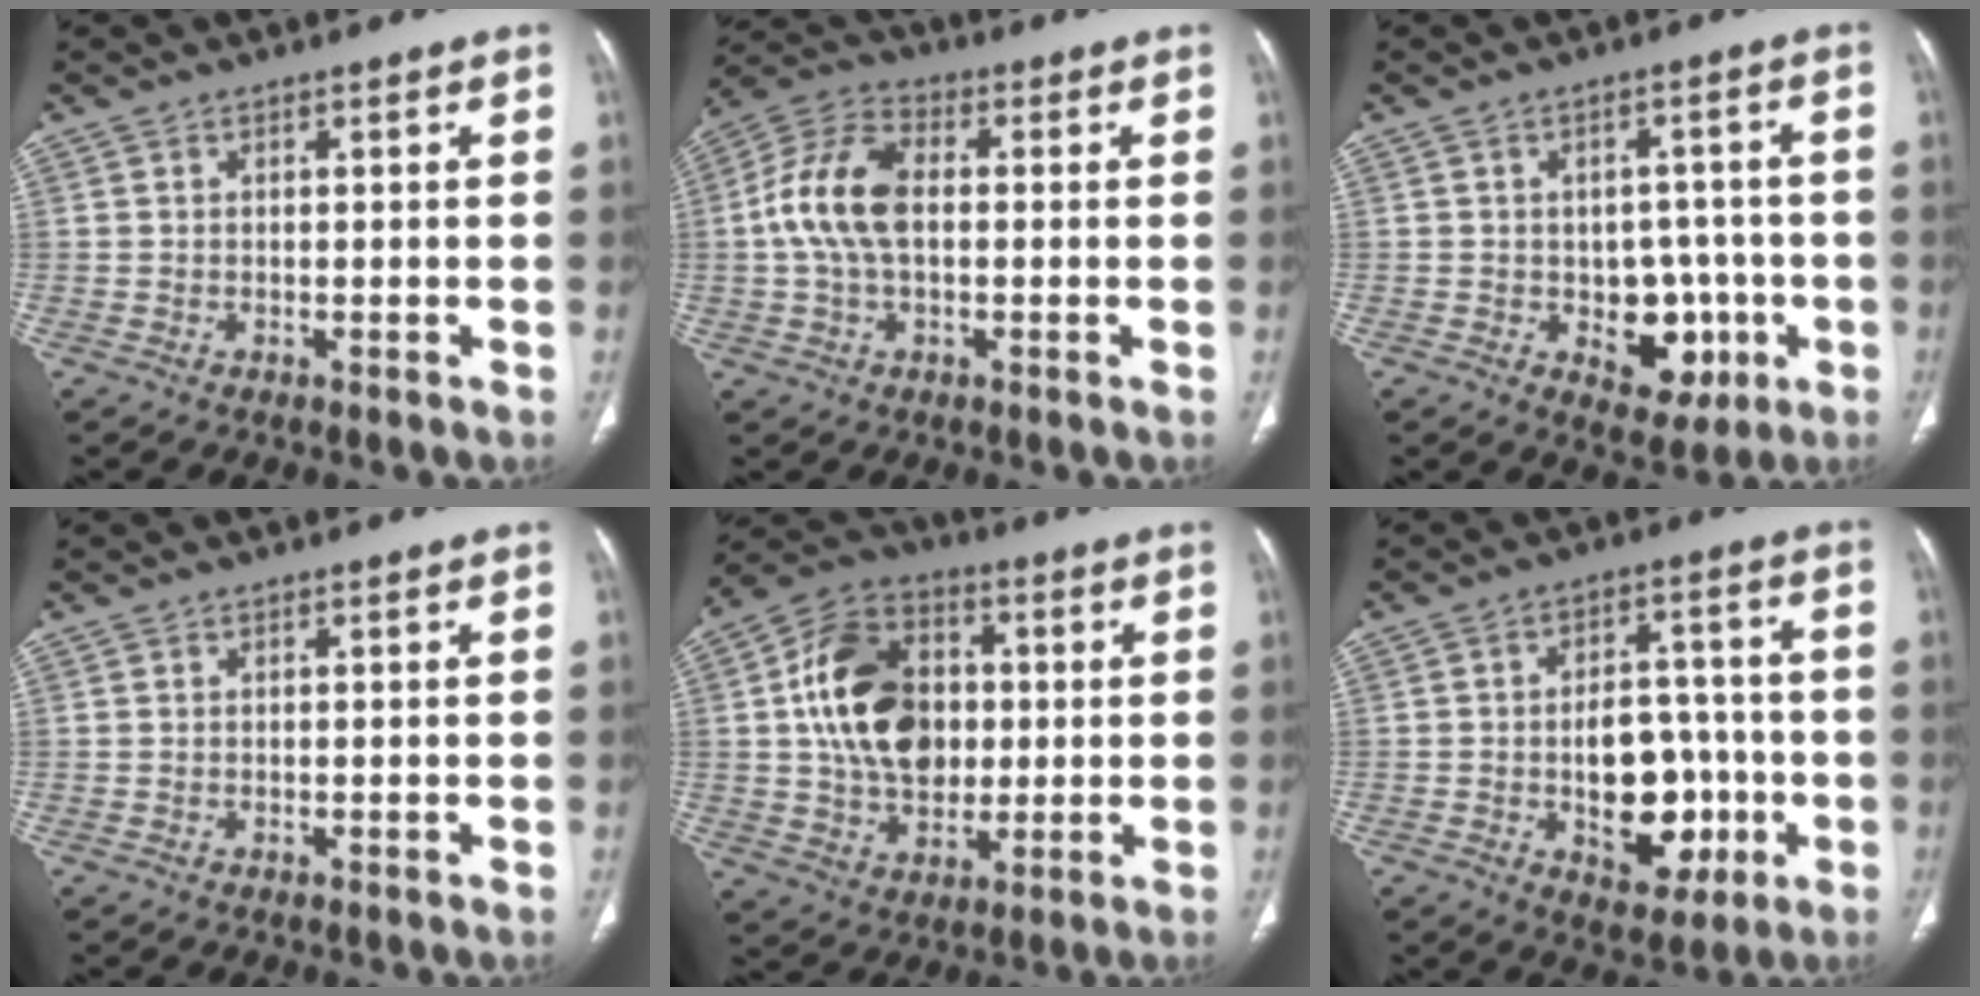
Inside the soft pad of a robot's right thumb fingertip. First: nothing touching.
{"total": 12.0, "force": [0.3, 6.9, 9.8], "torque": [-0.204, 0.028, -0.002]}
{"total": 9.7, "force": [-2.5, 7.0, 6.3], "torque": [-0.036, 0.020, -0.022]}
{"total": 0.0}
{"total": 17.9, "force": [1.7, 13.1, 12.2], "torque": [-0.182, 0.013, 0.029]}
{"total": 14.0, "force": [-3.2, 9.0, 10.2], "torque": [-0.104, 0.033, -0.034]}